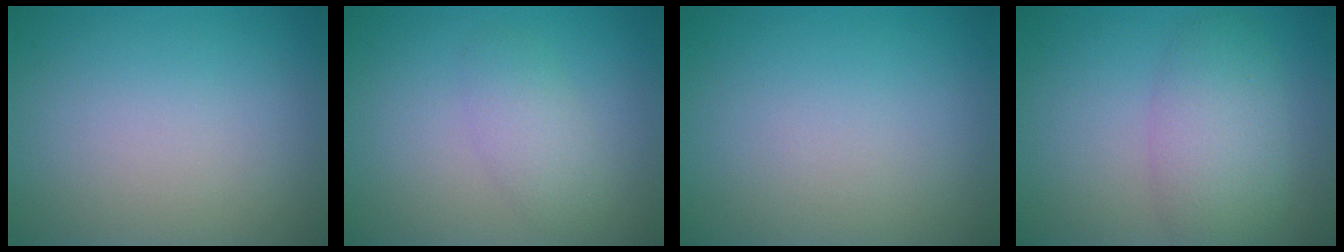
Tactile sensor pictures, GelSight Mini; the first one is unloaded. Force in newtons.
{"total": 2.2, "press": 2.2, "slide": 0.1}
{"total": 0.0}
{"total": 5.0, "press": 5.0, "slide": 0.1}